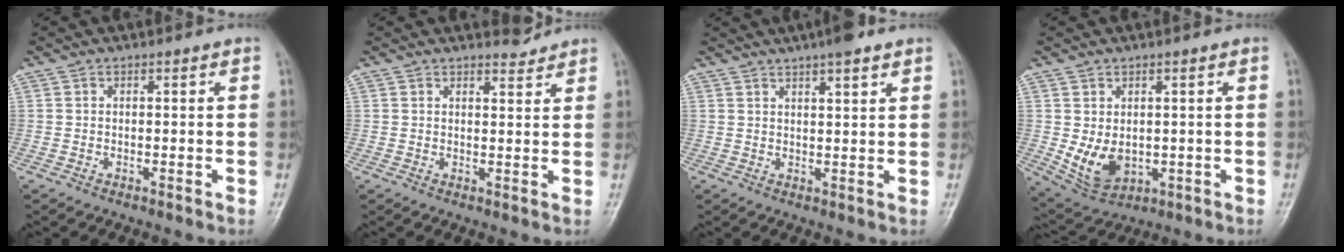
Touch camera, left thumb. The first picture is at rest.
{"total": 2.5, "force": [2.4, 0.6, 0.3], "torque": [0.008, -0.020, 0.034]}
{"total": 6.1, "force": [4.3, 1.4, 4.2], "torque": [-0.053, -0.005, 0.063]}
{"total": 7.9, "force": [-0.3, 5.6, 5.6], "torque": [-0.082, -0.013, 0.014]}